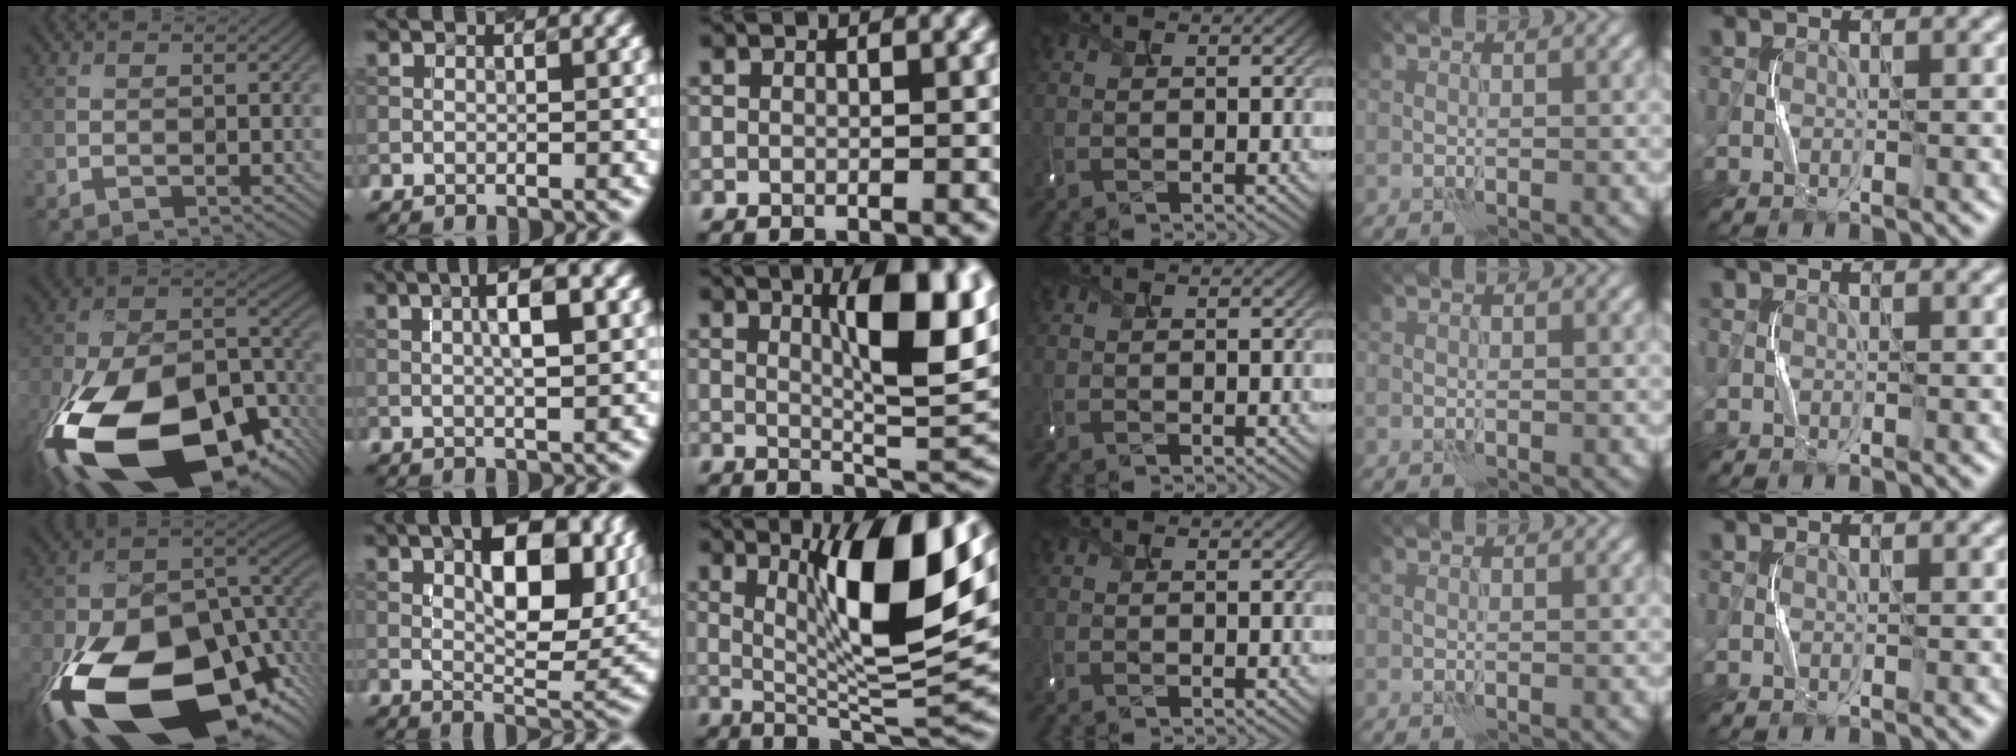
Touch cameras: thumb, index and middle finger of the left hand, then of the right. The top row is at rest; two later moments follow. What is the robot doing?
{"motion": "shake", "object": "tambourine"}